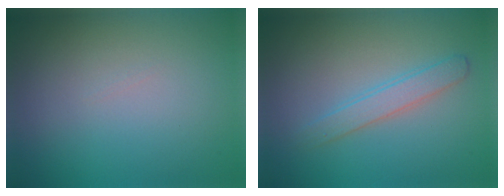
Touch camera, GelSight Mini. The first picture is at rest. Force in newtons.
{"total": 2.1, "press": 2.1, "slide": 0.0}